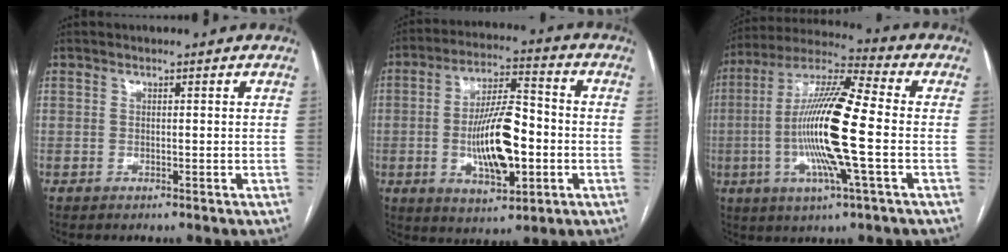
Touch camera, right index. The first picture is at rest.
{"total": 13.6, "force": [-2.4, 4.4, 12.6], "torque": [-0.231, 0.008, -0.037]}
{"total": 16.6, "force": [-2.3, 0.9, 16.4], "torque": [-0.321, -0.002, -0.052]}